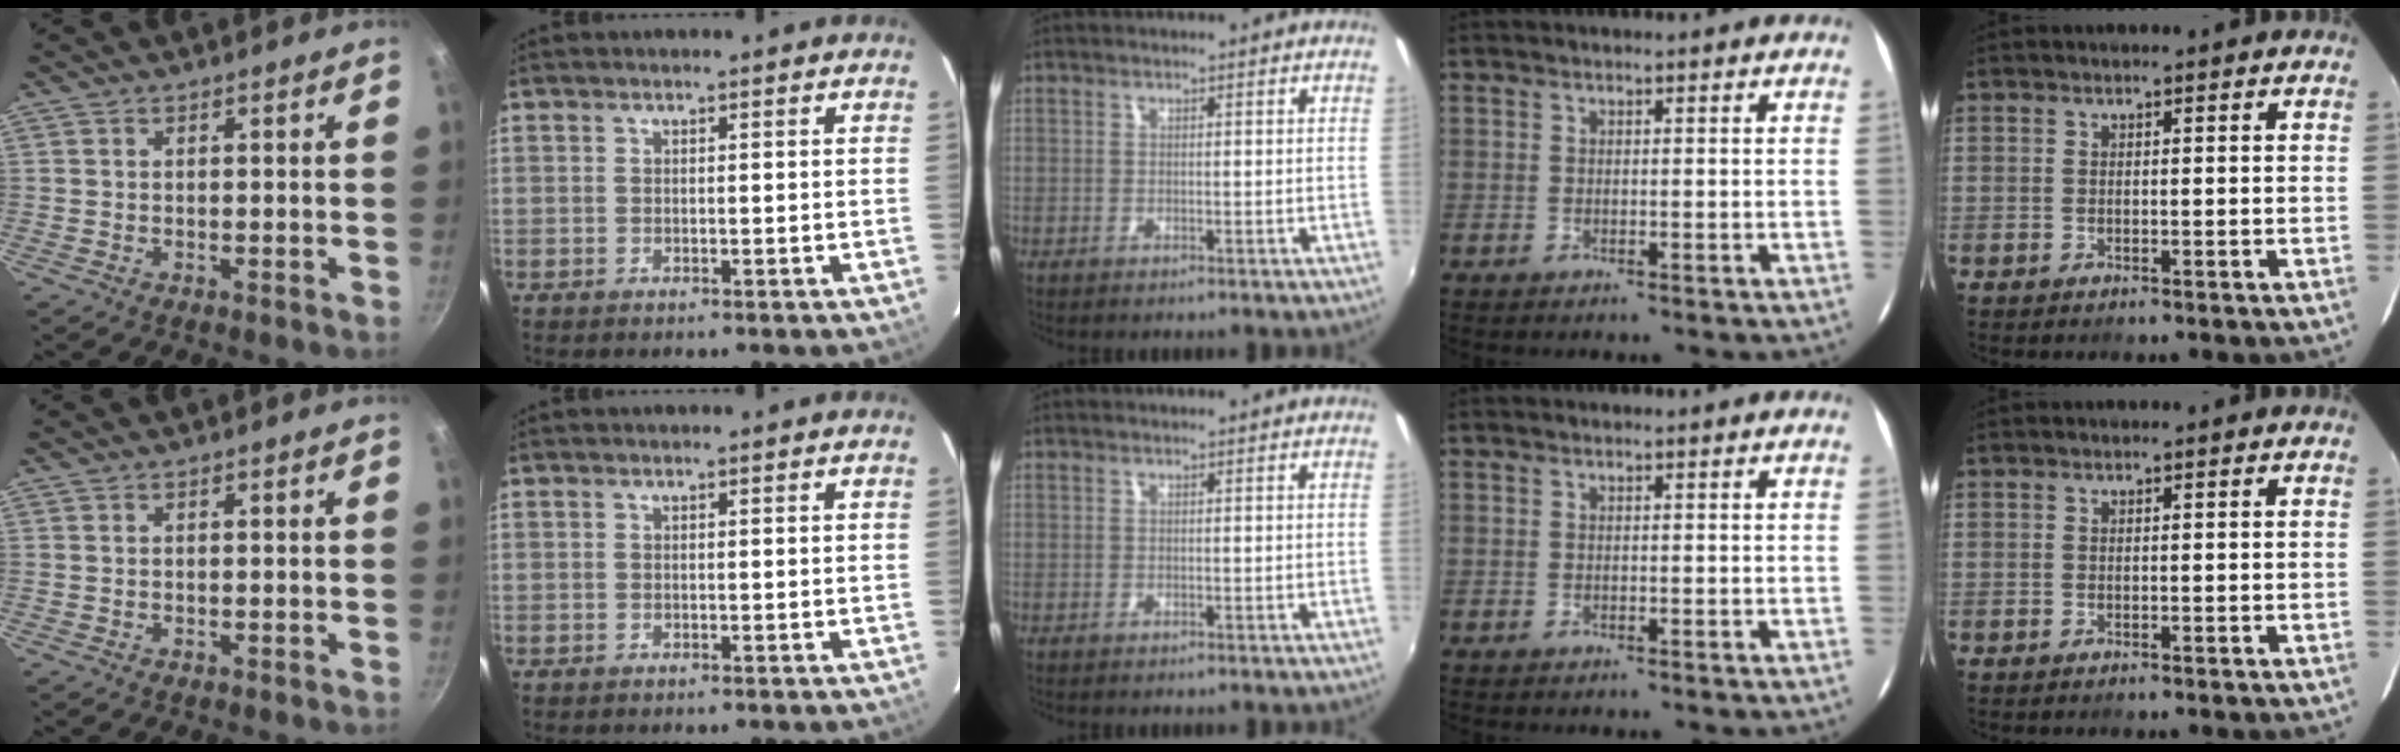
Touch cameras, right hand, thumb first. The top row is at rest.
{}